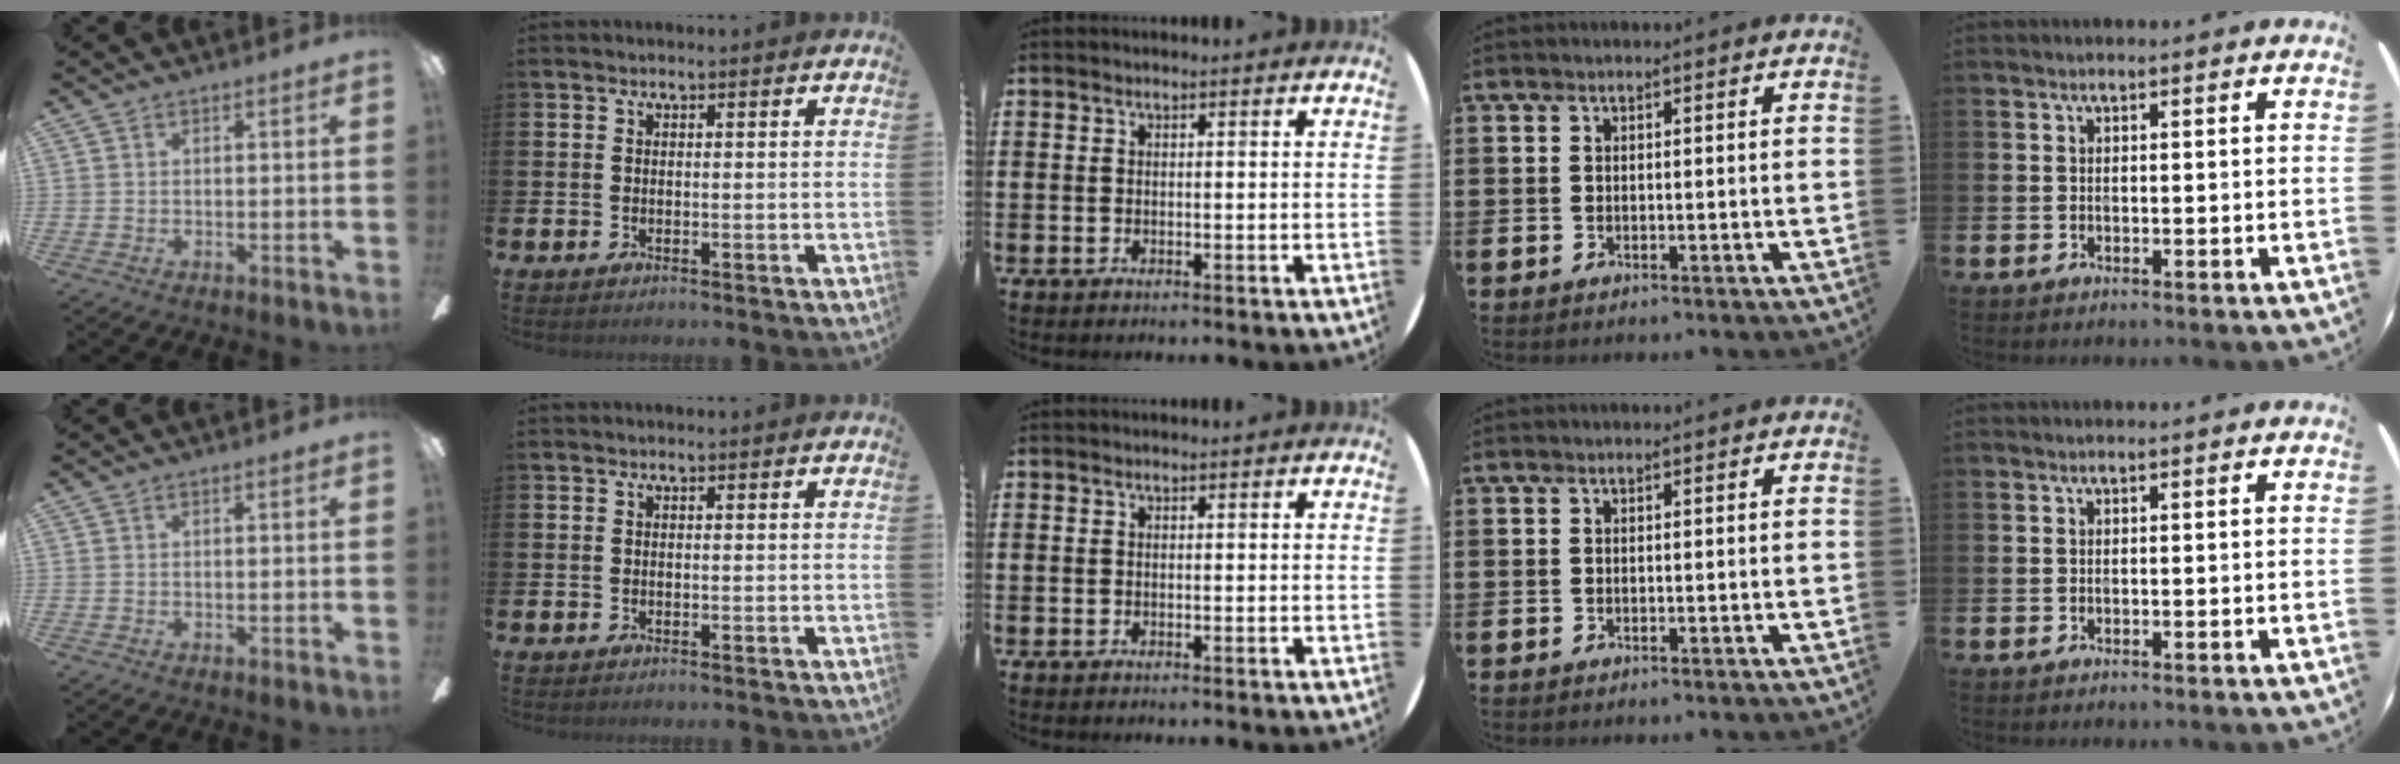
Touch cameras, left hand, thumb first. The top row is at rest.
{}